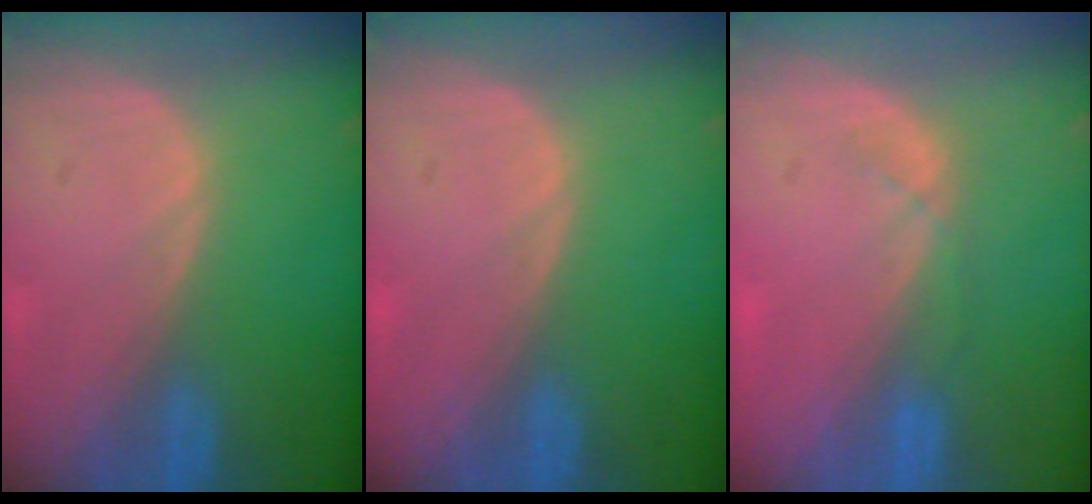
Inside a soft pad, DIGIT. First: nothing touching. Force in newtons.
{"total": 0.0}
{"total": 2.1, "press": 1.9, "slide": 0.9}